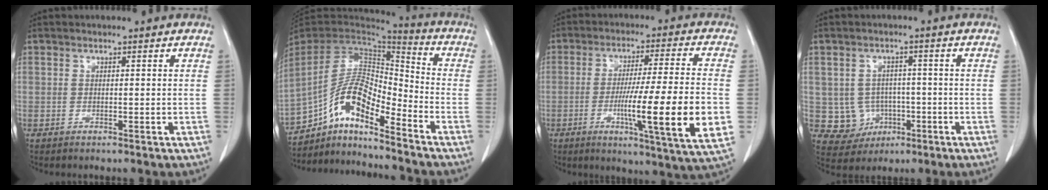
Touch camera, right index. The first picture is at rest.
{"total": 13.5, "force": [-8.6, 3.8, 9.6], "torque": [-0.188, 0.028, -0.157]}
{"total": 17.0, "force": [-3.6, -0.5, 16.6], "torque": [-0.239, -0.018, -0.056]}
{"total": 6.4, "force": [-1.0, 6.2, 1.5], "torque": [-0.026, 0.009, -0.003]}